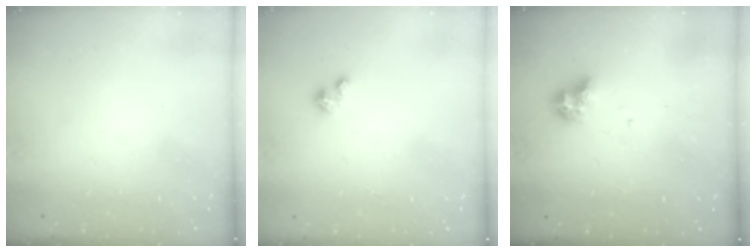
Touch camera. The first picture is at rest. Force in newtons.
{"total": 0.9, "press": 0.9, "slide": 0.3}
{"total": 7.8, "press": 7.7, "slide": 0.6}